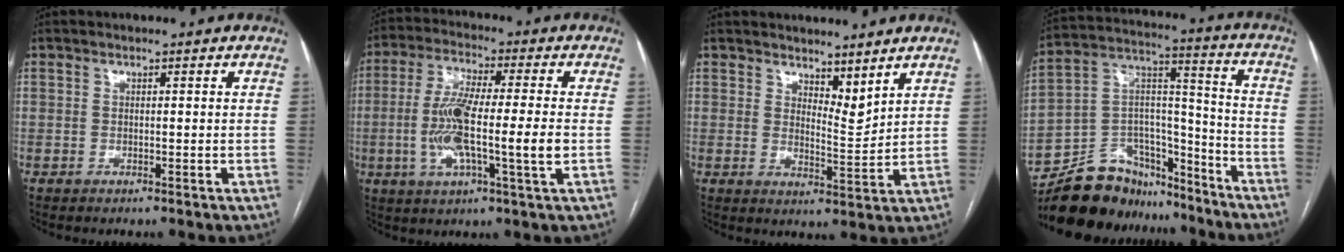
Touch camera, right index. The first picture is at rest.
{"total": 12.5, "force": [-1.6, 0.9, 12.3], "torque": [-0.241, 0.002, -0.032]}
{"total": 4.7, "force": [3.9, 1.4, 2.2], "torque": [-0.037, -0.013, 0.072]}
{"total": 19.3, "force": [-16.8, 7.9, 5.2], "torque": [-0.100, 0.051, -0.274]}